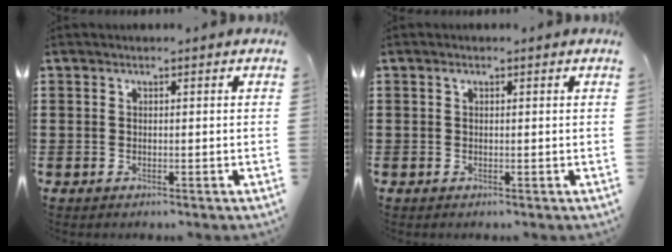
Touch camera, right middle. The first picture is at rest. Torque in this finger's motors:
{"motor_torque": [0.16, -0.08, 0.04, 0.03]}